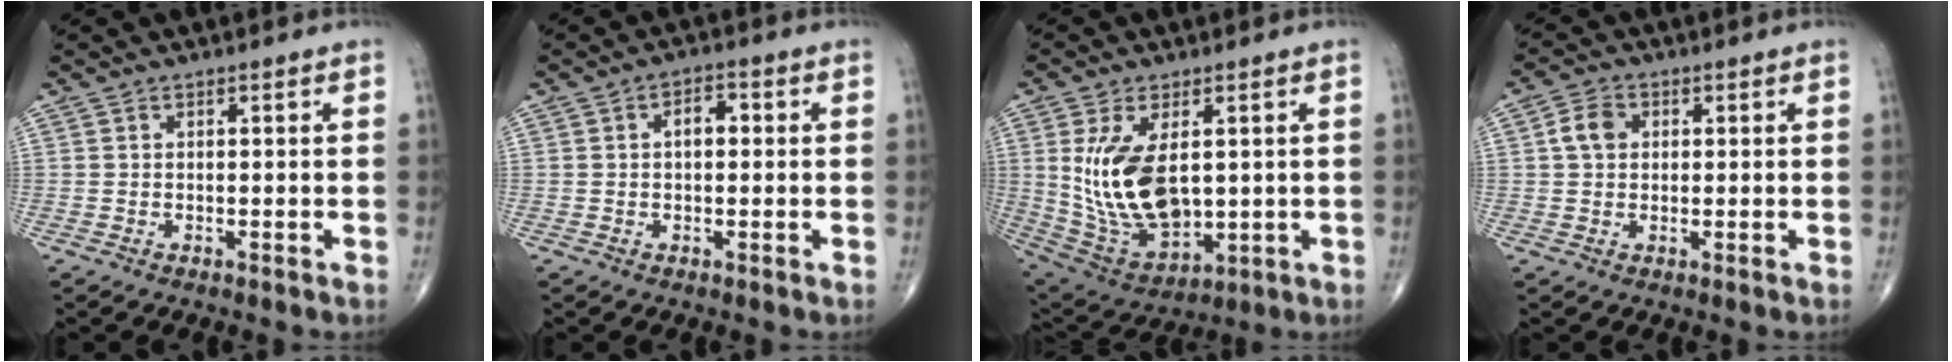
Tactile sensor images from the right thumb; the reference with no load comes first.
{"total": 3.8, "force": [0.4, 2.2, 3.0], "torque": [-0.043, 0.012, 0.002]}
{"total": 16.1, "force": [1.9, 8.9, 13.3], "torque": [-0.241, -0.017, 0.060]}
{"total": 4.3, "force": [0.8, 3.3, 2.5], "torque": [-0.043, 0.007, 0.011]}